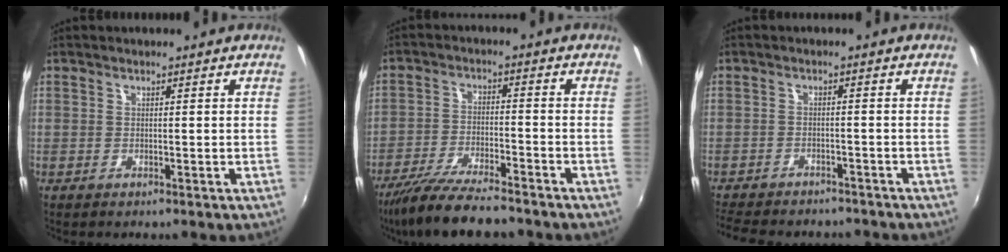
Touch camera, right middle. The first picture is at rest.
{"total": 12.3, "force": [-10.5, 1.9, 6.0], "torque": [-0.137, -0.025, -0.185]}
{"total": 12.2, "force": [-10.6, 4.1, 4.5], "torque": [-0.113, -0.017, -0.157]}